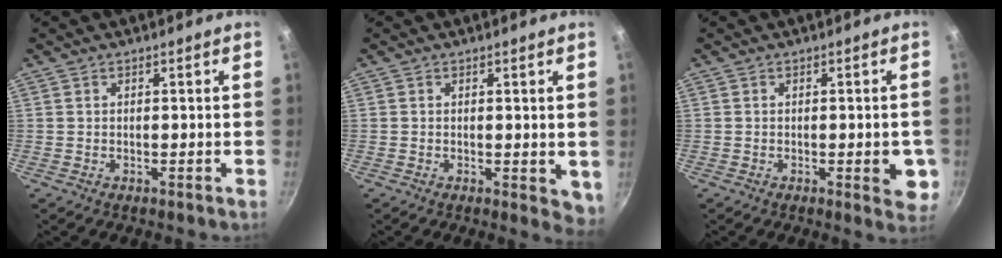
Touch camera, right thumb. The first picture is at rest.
{"total": 4.0, "force": [0.2, 2.0, 3.4], "torque": [-0.037, -0.009, 0.004]}
{"total": 5.5, "force": [-1.2, 2.1, 4.9], "torque": [-0.046, -0.003, -0.015]}